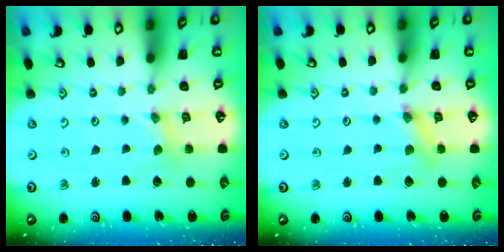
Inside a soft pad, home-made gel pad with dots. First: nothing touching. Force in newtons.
{"total": 2.8, "press": 2.8, "slide": 0.4}